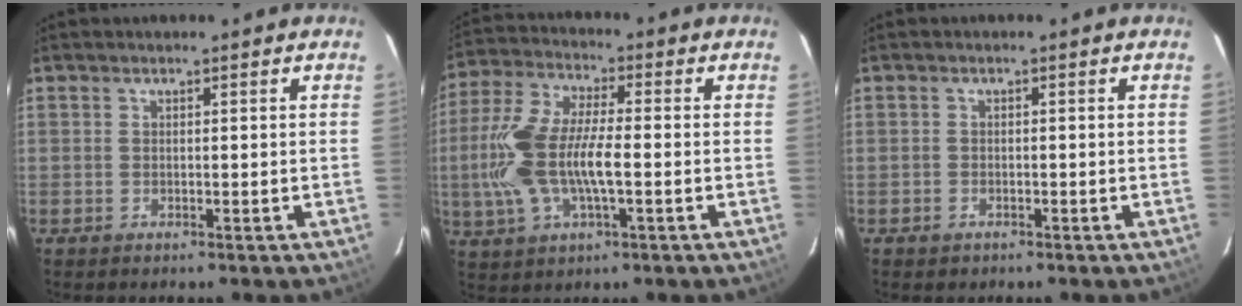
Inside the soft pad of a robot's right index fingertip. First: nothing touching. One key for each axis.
{"total": 14.6, "fx": -2.0, "fy": 5.8, "fz": 13.3, "tx": -0.286, "ty": 0.003, "tz": -0.042}
{"total": 1.4, "fx": -0.9, "fy": 1.1, "fz": 0.3, "tx": -0.008, "ty": 0.003, "tz": -0.009}